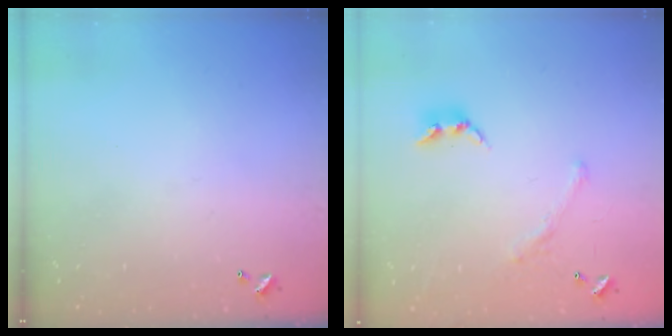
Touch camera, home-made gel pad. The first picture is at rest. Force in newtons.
{"total": 1.6, "press": 1.1, "slide": 1.1}